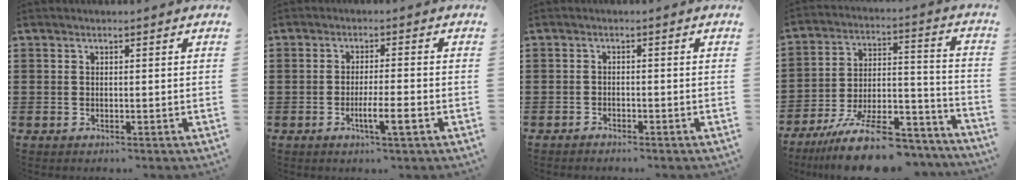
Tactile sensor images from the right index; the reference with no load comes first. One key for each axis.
{"total": 4.9, "fx": -2.0, "fy": 0.4, "fz": 4.4, "tx": -0.071, "ty": -0.007, "tz": -0.034}
{"total": 1.0, "fx": -1.0, "fy": 0.1, "fz": 0.1, "tx": -0.006, "ty": 0.000, "tz": -0.021}
{"total": 14.6, "fx": -11.9, "fy": 3.7, "fz": 7.7, "tx": -0.122, "ty": 0.050, "tz": -0.214}